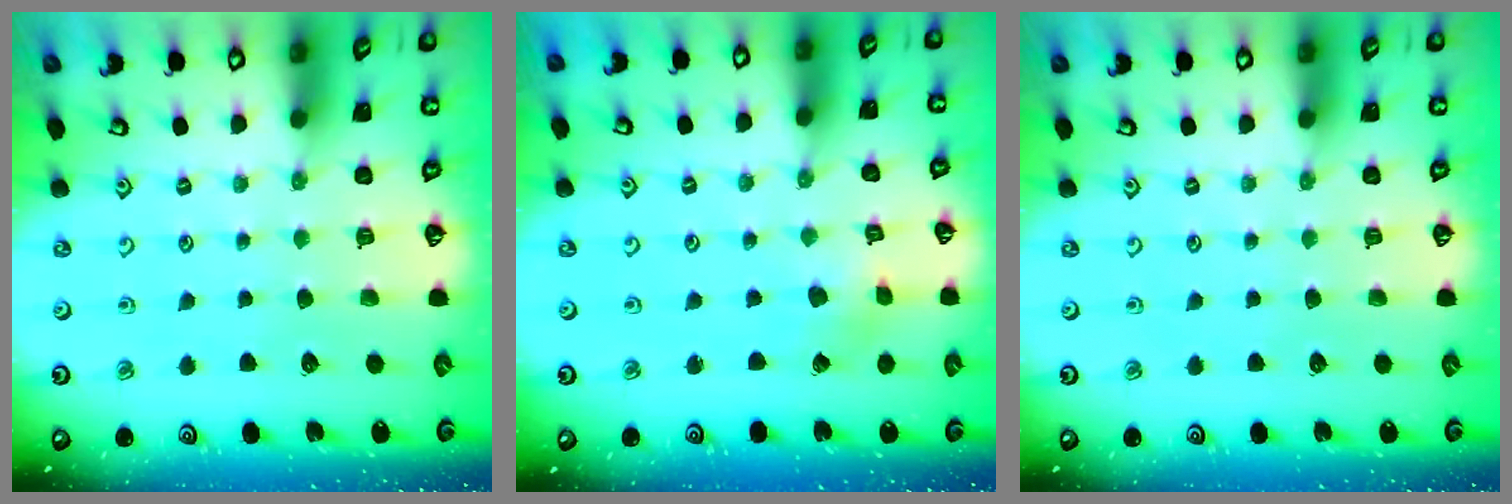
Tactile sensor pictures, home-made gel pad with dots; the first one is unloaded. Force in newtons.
{"total": 2.1, "press": 2.1, "slide": 0.2}
{"total": 0.0}